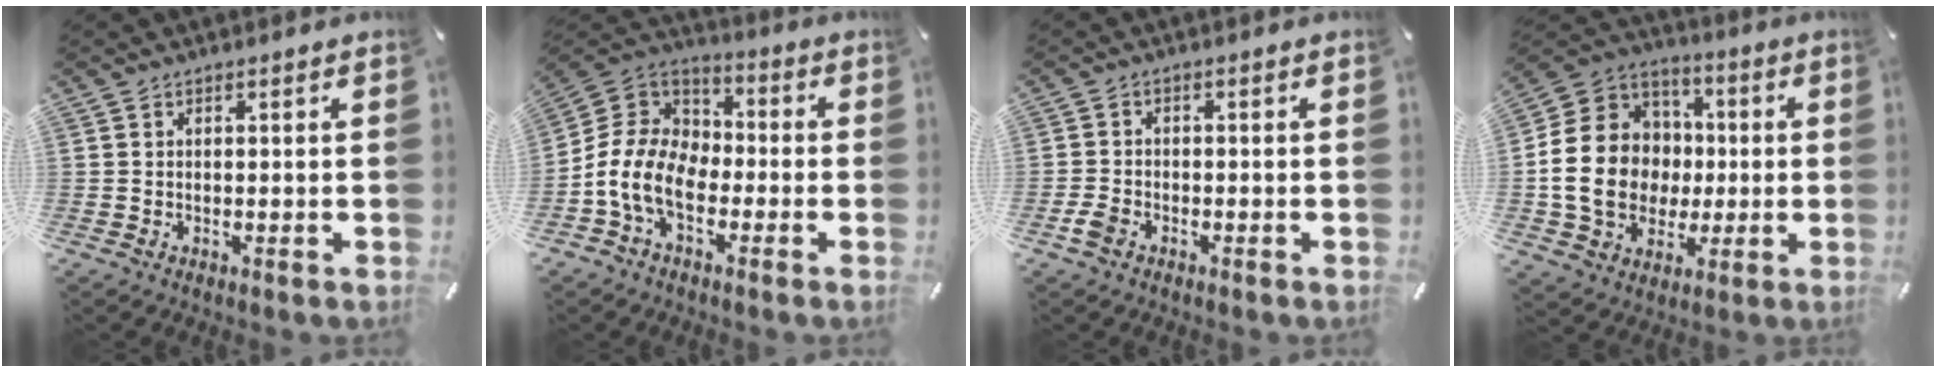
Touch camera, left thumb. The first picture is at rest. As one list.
[{"total": 12.3, "force": [-6.0, 8.0, 7.2], "torque": [-0.161, 0.023, -0.117]}, {"total": 2.9, "force": [-1.6, 1.9, 1.5], "torque": [-0.040, 0.002, -0.033]}, {"total": 18.0, "force": [-2.4, 15.8, 8.2], "torque": [-0.176, 0.025, -0.039]}]